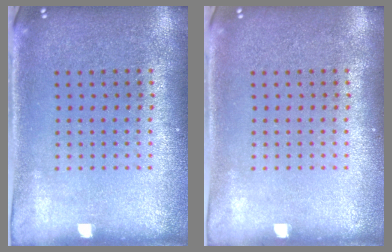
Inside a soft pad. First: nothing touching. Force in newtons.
{"total": 0.0}